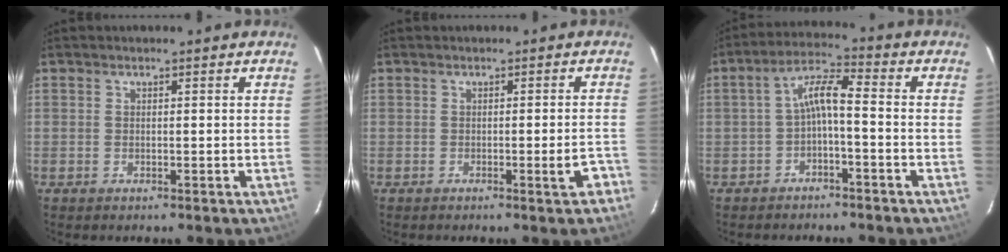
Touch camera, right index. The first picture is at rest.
{"total": 2.9, "force": [-1.8, 0.2, 2.3], "torque": [-0.035, 0.001, -0.022]}
{"total": 5.4, "force": [-2.0, 1.1, 4.9], "torque": [-0.111, 0.018, -0.037]}